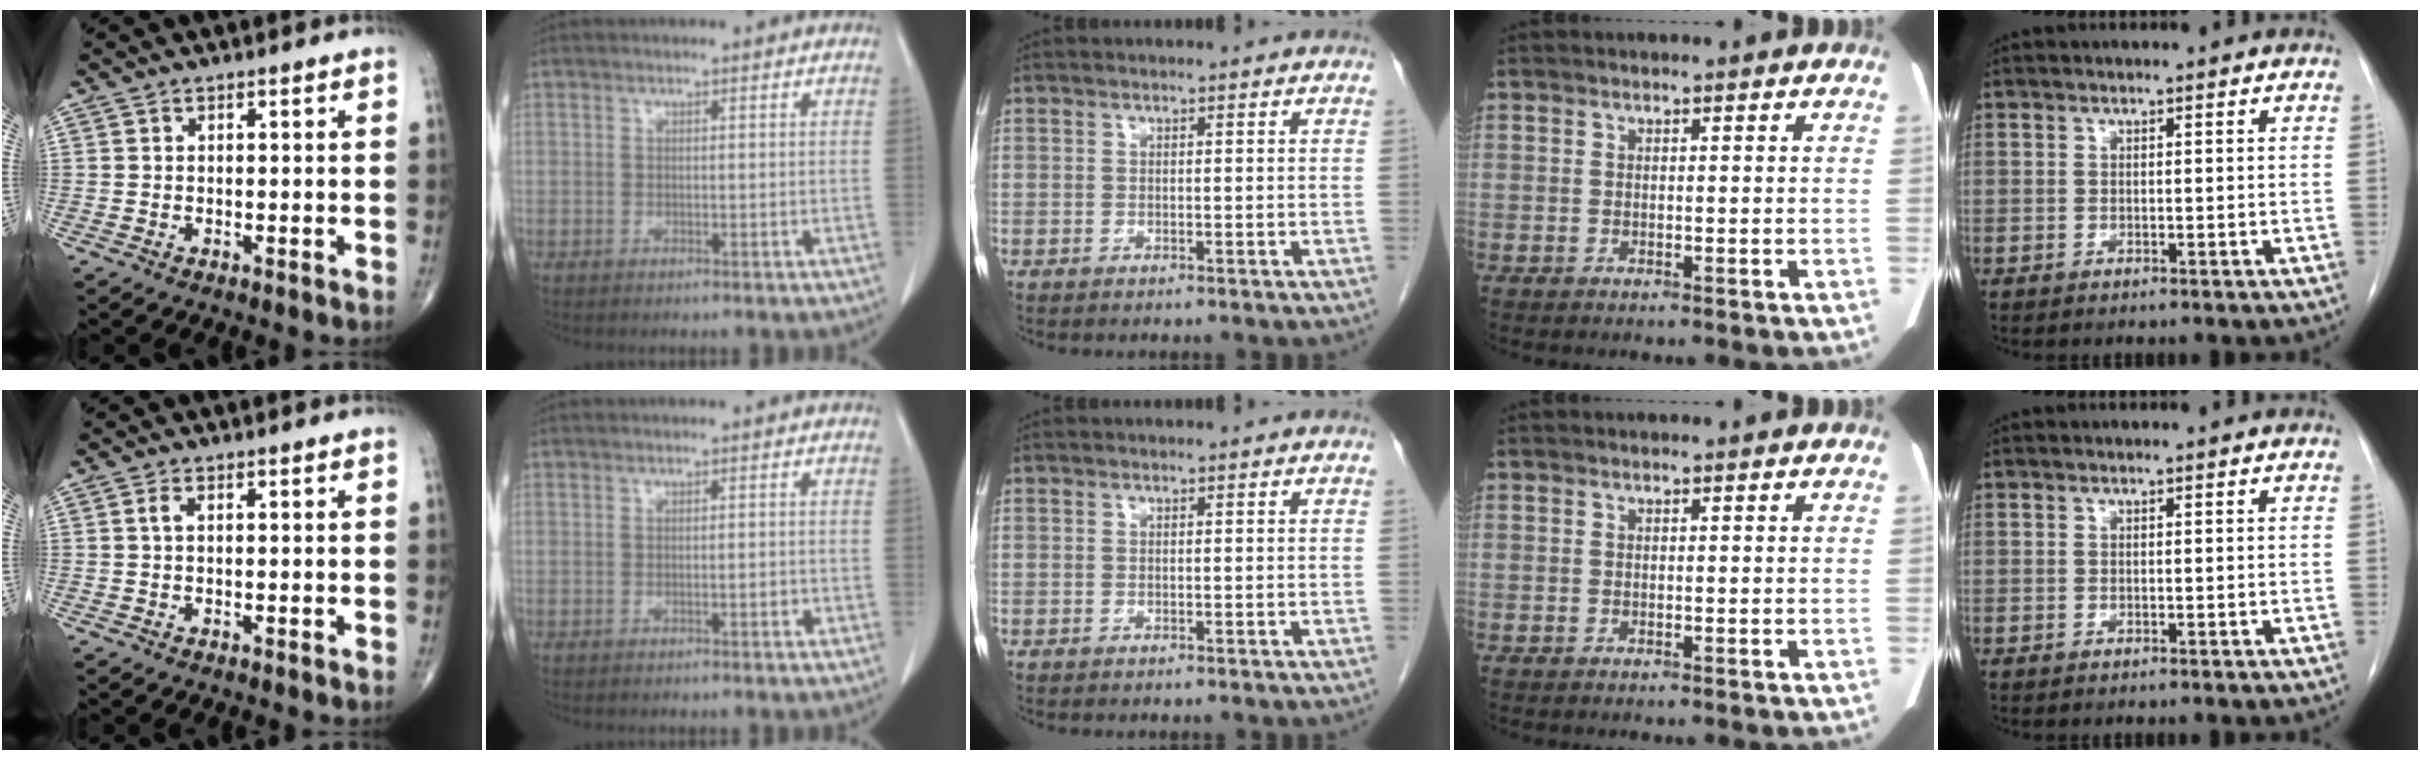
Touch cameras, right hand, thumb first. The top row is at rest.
{"thumb": {"total": 1.2, "force": [0.2, 0.5, 1.1], "torque": [-0.026, 0.007, 0.004]}, "index": {"total": 0.8, "force": [-0.3, 0.3, 0.7], "torque": [-0.010, 0.002, -0.001]}}